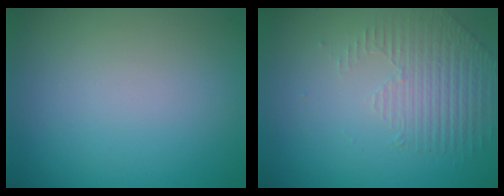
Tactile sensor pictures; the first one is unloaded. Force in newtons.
{"total": 1.7, "press": 1.3, "slide": 1.1}